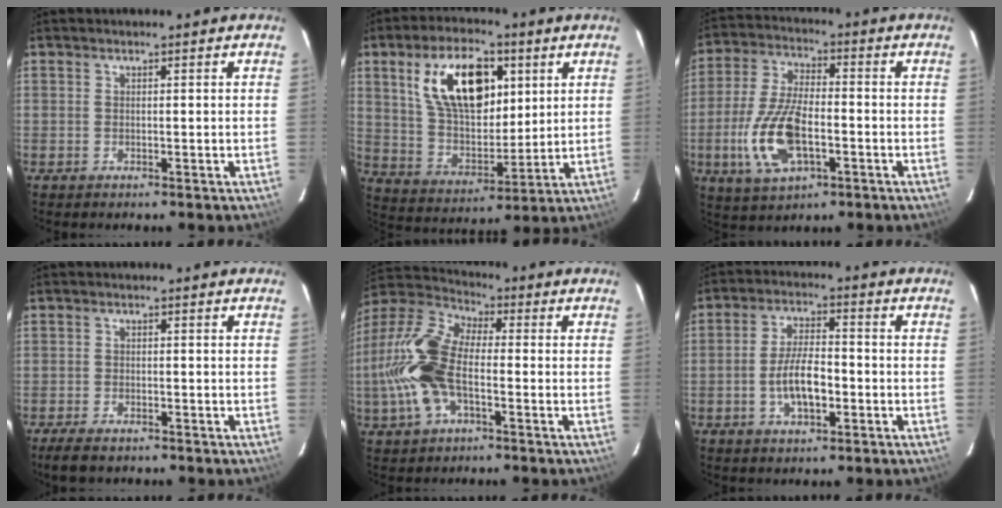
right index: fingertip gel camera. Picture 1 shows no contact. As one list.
[{"total": 17.5, "force": [6.7, 9.3, 13.3], "torque": [-0.239, 0.017, 0.130]}, {"total": 14.1, "force": [-4.2, 6.4, 11.8], "torque": [-0.257, -0.004, -0.075]}, {"total": 4.8, "force": [-3.7, 1.8, 2.5], "torque": [-0.066, -0.016, -0.066]}, {"total": 16.1, "force": [-3.2, 7.8, 13.8], "torque": [-0.298, 0.007, -0.069]}, {"total": 7.8, "force": [-2.4, 3.1, 6.7], "torque": [-0.131, 0.003, -0.038]}]